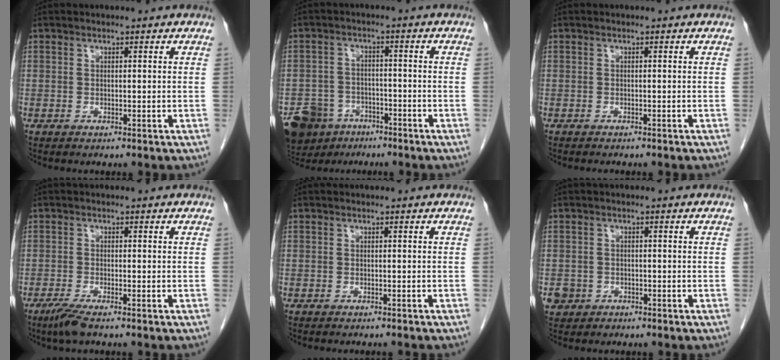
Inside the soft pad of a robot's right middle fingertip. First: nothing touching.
{"total": 9.6, "force": [-6.7, 6.3, 2.8], "torque": [-0.064, 0.000, -0.107]}
{"total": 2.3, "force": [-2.0, 0.5, 0.9], "torque": [-0.016, -0.004, -0.020]}
{"total": 3.0, "force": [-2.1, 0.1, 2.1], "torque": [-0.047, -0.009, -0.045]}
{"total": 2.9, "force": [-2.7, 0.2, 1.1], "torque": [-0.014, -0.003, -0.033]}
{"total": 3.1, "force": [-1.7, 2.6, 0.3], "torque": [-0.006, 0.007, -0.028]}